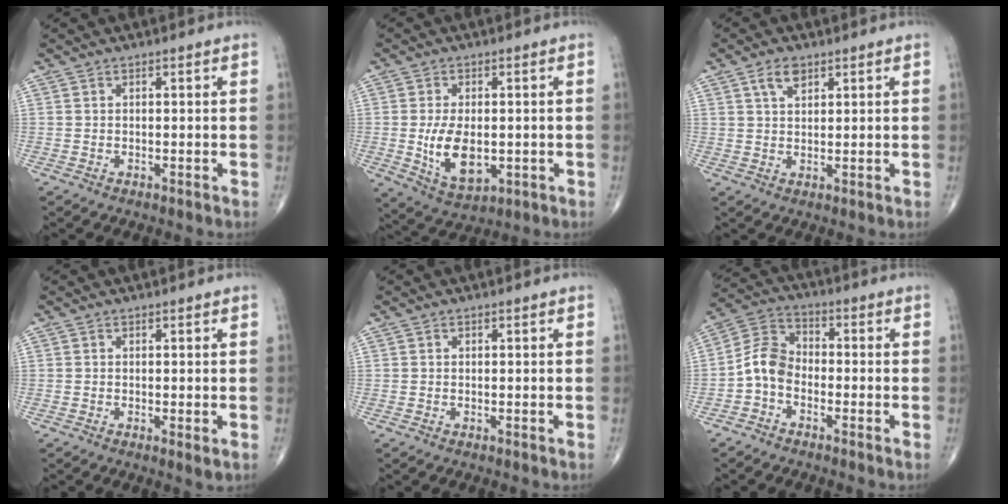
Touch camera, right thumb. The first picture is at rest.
{"total": 9.5, "force": [-1.0, 5.4, 7.7], "torque": [-0.131, -0.012, -0.004]}
{"total": 4.5, "force": [2.6, 2.5, 2.8], "torque": [-0.043, -0.009, 0.050]}
{"total": 1.3, "force": [-0.1, 0.3, 1.3], "torque": [-0.021, -0.006, -0.003]}
{"total": 0.0}
{"total": 6.7, "force": [-2.3, 4.7, 4.2], "torque": [-0.070, 0.031, -0.062]}